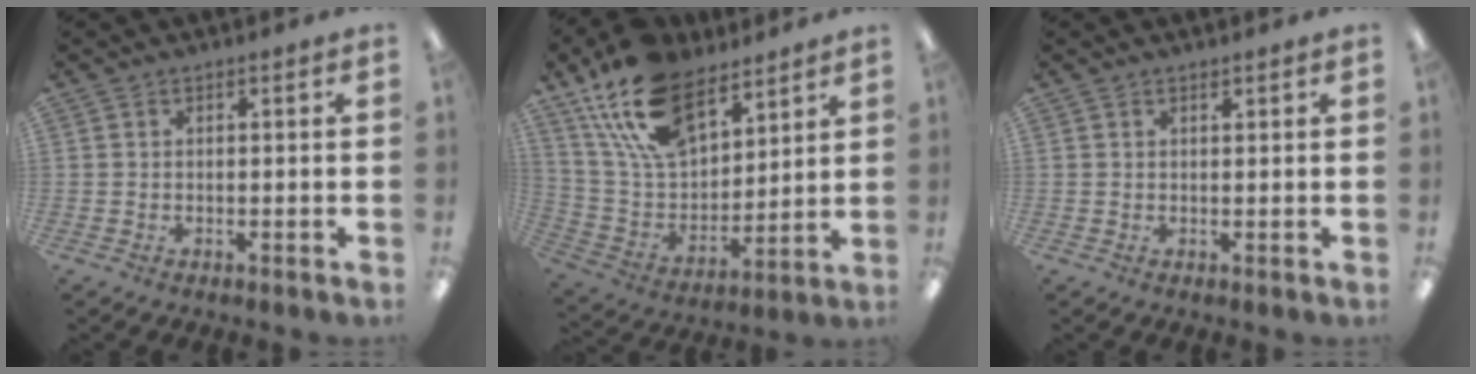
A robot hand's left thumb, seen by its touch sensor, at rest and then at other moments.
{"total": 20.4, "force": [13.4, 10.9, 10.8], "torque": [-0.222, -0.061, 0.248]}
{"total": 0.8, "force": [0.7, 0.3, 0.2], "torque": [0.004, -0.005, 0.012]}